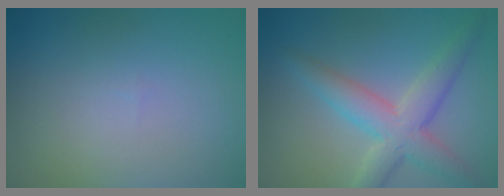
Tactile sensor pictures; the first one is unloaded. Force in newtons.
{"total": 5.0, "press": 5.0, "slide": 0.2}